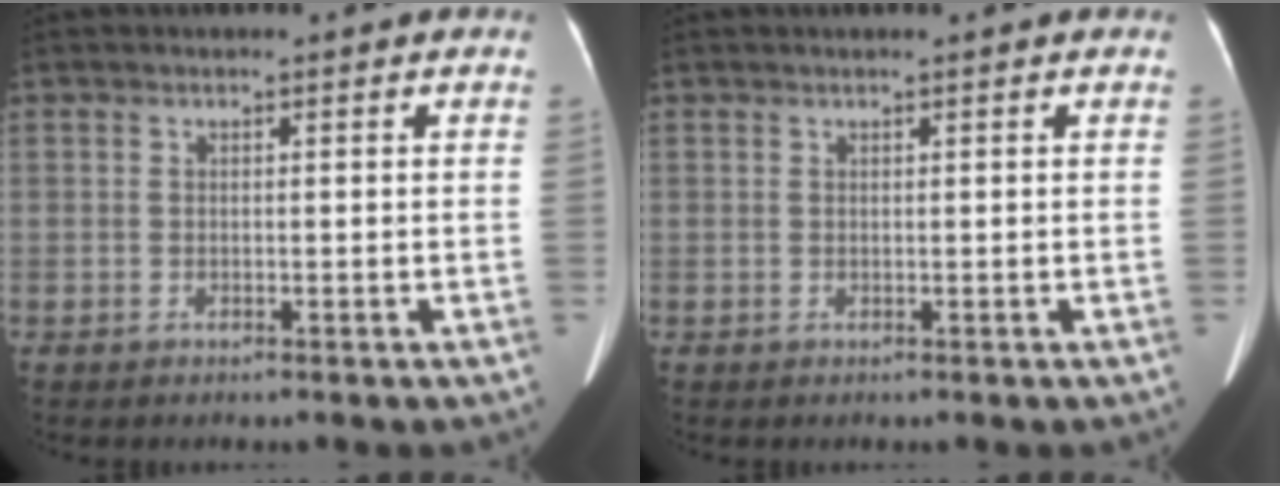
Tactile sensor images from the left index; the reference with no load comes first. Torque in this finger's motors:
{"motor_torque": [0.20, -0.13, 0.04, 0.02]}